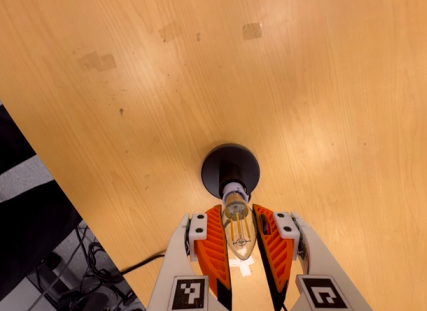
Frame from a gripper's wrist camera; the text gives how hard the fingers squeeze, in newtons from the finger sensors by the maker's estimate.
{"total": 12.0, "left": 12.4, "right": 11.6}